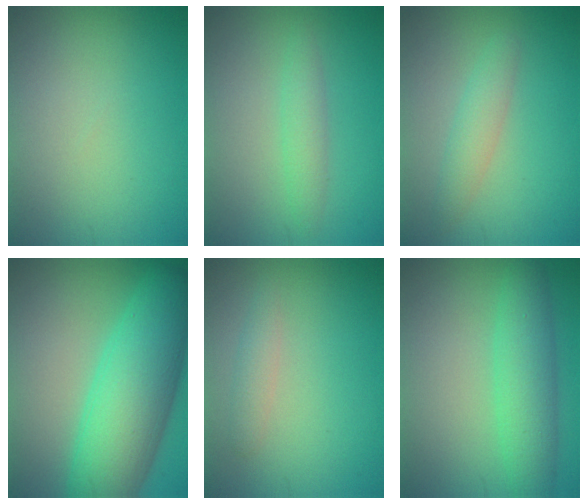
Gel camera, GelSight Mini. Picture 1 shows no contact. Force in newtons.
{"total": 1.9, "press": 1.9, "slide": 0.0}
{"total": 2.2, "press": 2.2, "slide": 0.1}
{"total": 10.3, "press": 10.3, "slide": 0.2}
{"total": 1.4, "press": 1.4, "slide": 0.0}
{"total": 4.7, "press": 4.7, "slide": 0.1}